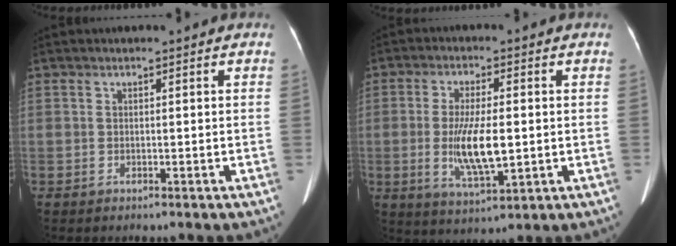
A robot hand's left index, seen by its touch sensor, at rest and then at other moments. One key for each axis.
{"total": 8.9, "fx": -0.9, "fy": 2.3, "fz": 8.6, "tx": -0.170, "ty": -0.011, "tz": -0.011}